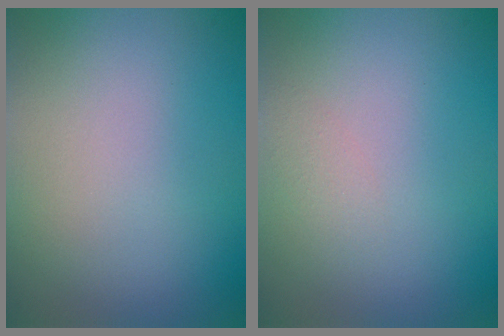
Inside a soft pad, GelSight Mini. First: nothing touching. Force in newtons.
{"total": 1.0, "press": 1.0, "slide": 0.0}